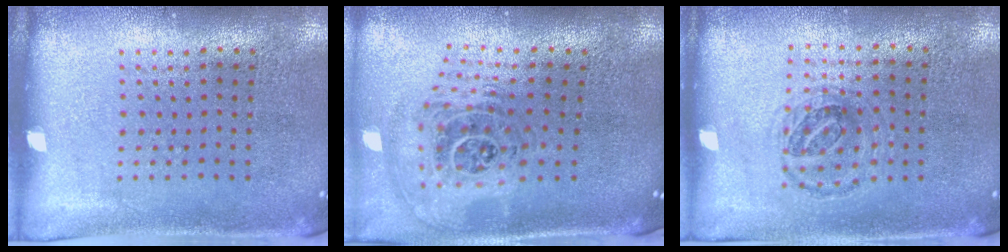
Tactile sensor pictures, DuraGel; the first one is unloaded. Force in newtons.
{"total": 1.9, "press": 1.5, "slide": 1.2}
{"total": 1.0, "press": 0.9, "slide": 0.2}